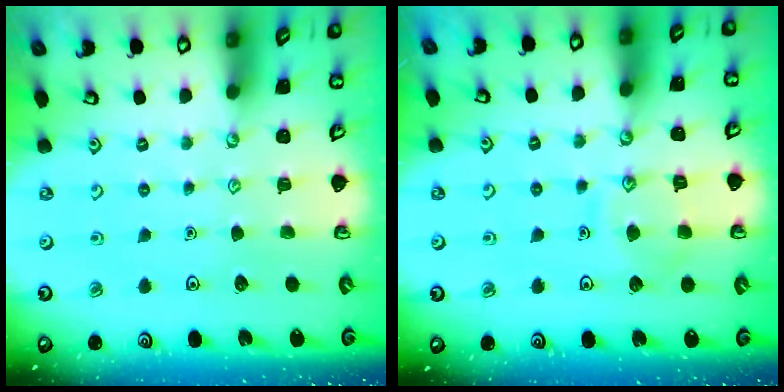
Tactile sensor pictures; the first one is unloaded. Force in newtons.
{"total": 9.4, "press": 9.4, "slide": 0.8}